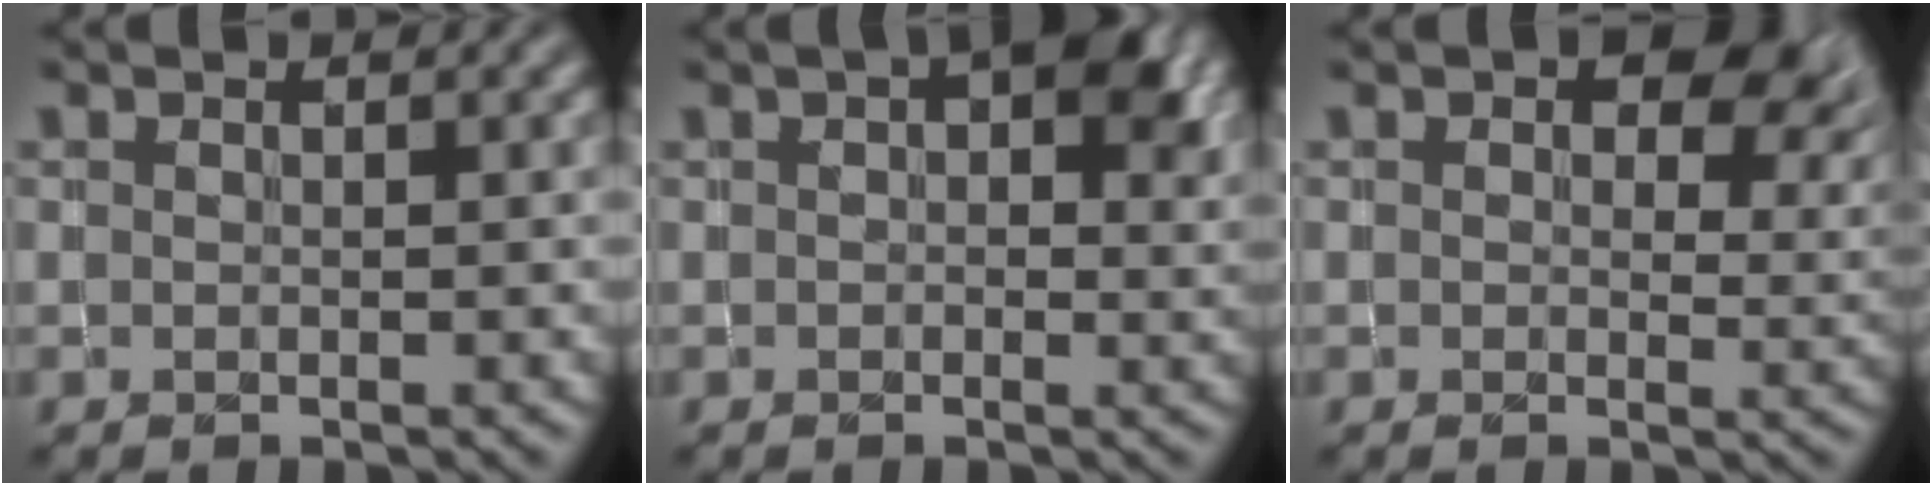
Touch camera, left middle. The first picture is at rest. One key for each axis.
{"total": 5.6, "fx": 1.9, "fy": 3.1, "fz": 4.3, "tx": -0.041, "ty": 0.012, "tz": 0.017}
{"total": 5.6, "fx": 2.2, "fy": 3.4, "fz": 3.9, "tx": -0.051, "ty": -0.003, "tz": 0.031}